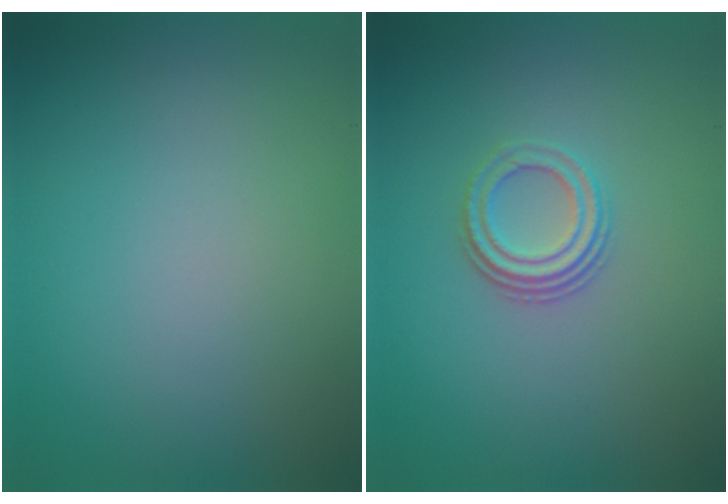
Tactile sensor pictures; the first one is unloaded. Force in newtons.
{"total": 2.9, "press": 2.2, "slide": 2.0}